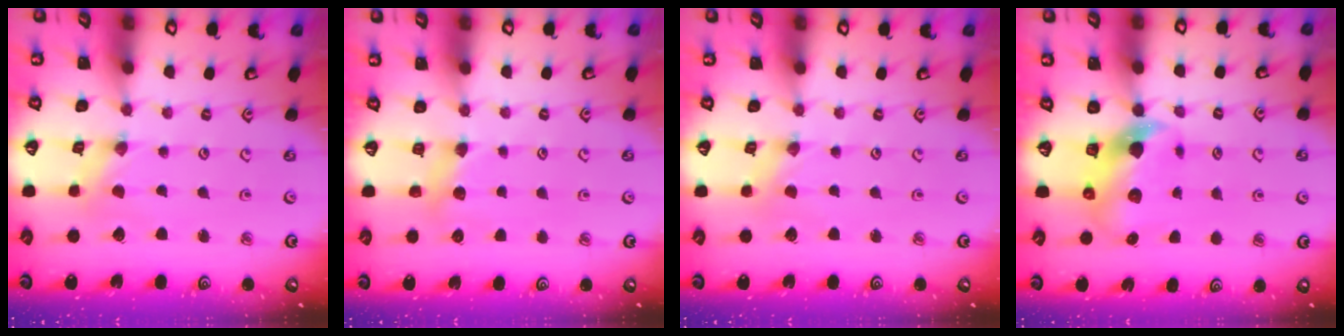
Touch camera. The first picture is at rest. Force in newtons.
{"total": 5.0, "press": 4.9, "slide": 0.6}
{"total": 0.0}
{"total": 7.1, "press": 7.0, "slide": 1.0}